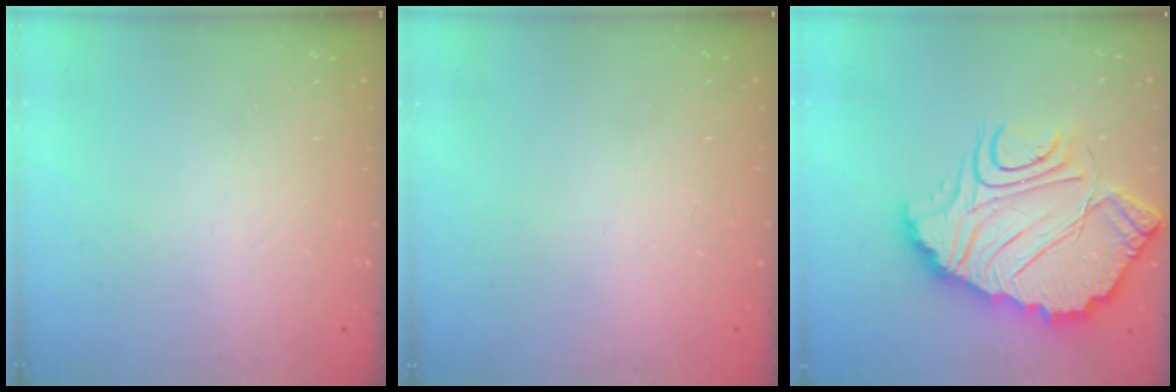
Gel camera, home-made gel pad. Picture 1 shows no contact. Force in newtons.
{"total": 2.3, "press": 2.3, "slide": 0.1}
{"total": 22.6, "press": 22.5, "slide": 1.9}